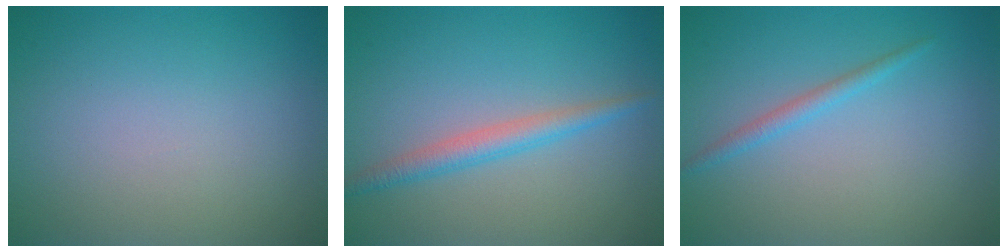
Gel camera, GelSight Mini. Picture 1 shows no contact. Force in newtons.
{"total": 2.5, "press": 2.5, "slide": 0.1}
{"total": 1.4, "press": 1.4, "slide": 0.1}